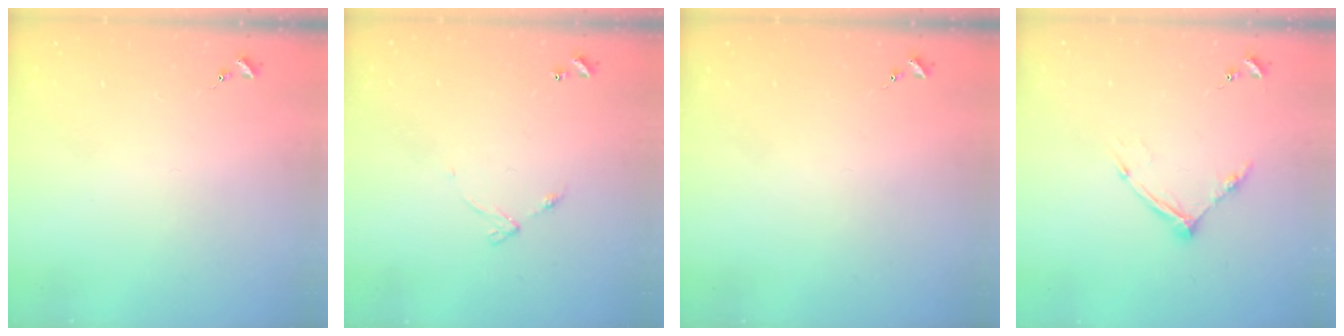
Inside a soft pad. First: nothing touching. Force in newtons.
{"total": 5.9, "press": 5.9, "slide": 0.6}
{"total": 0.0}
{"total": 10.0, "press": 9.9, "slide": 0.7}